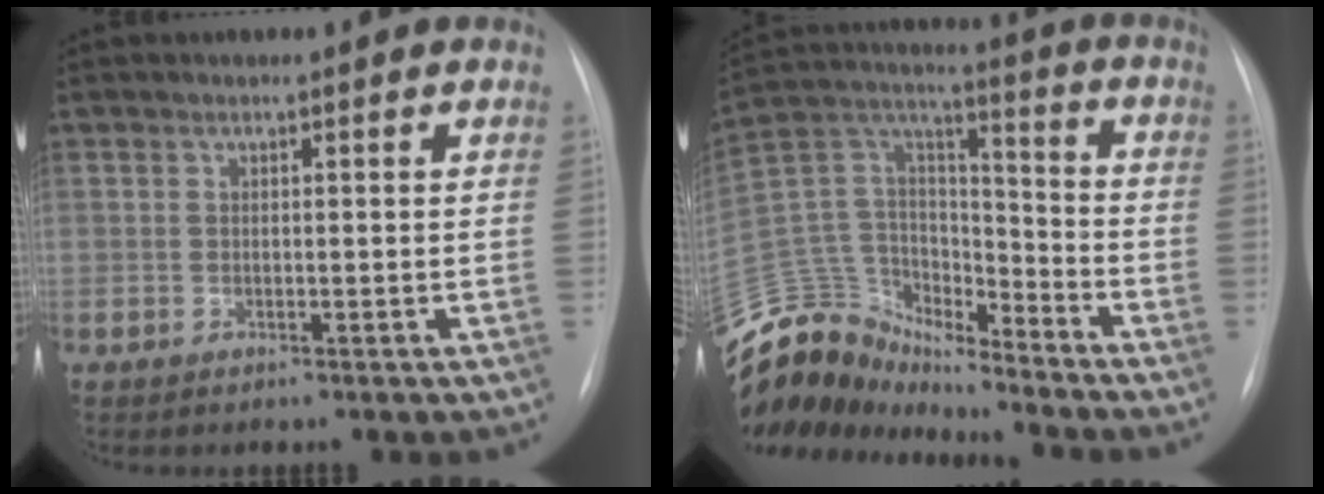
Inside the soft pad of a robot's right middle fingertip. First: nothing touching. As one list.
[{"total": 17.6, "force": [-16.2, 5.9, 3.5], "torque": [-0.079, 0.065, -0.292]}]